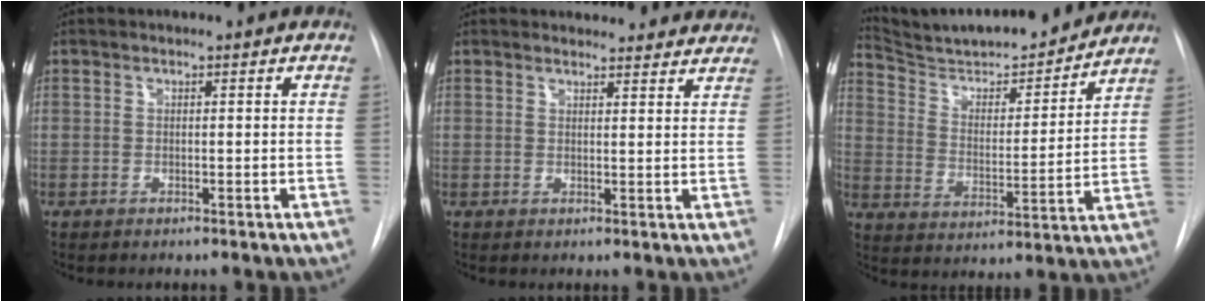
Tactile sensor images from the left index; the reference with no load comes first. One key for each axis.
{"total": 11.6, "fx": 11.0, "fy": 3.2, "fz": 1.6, "tx": 0.012, "ty": 0.000, "tz": 0.105}
{"total": 18.3, "fx": 17.0, "fy": 2.4, "fz": 6.2, "tx": -0.099, "ty": -0.012, "tz": 0.263}